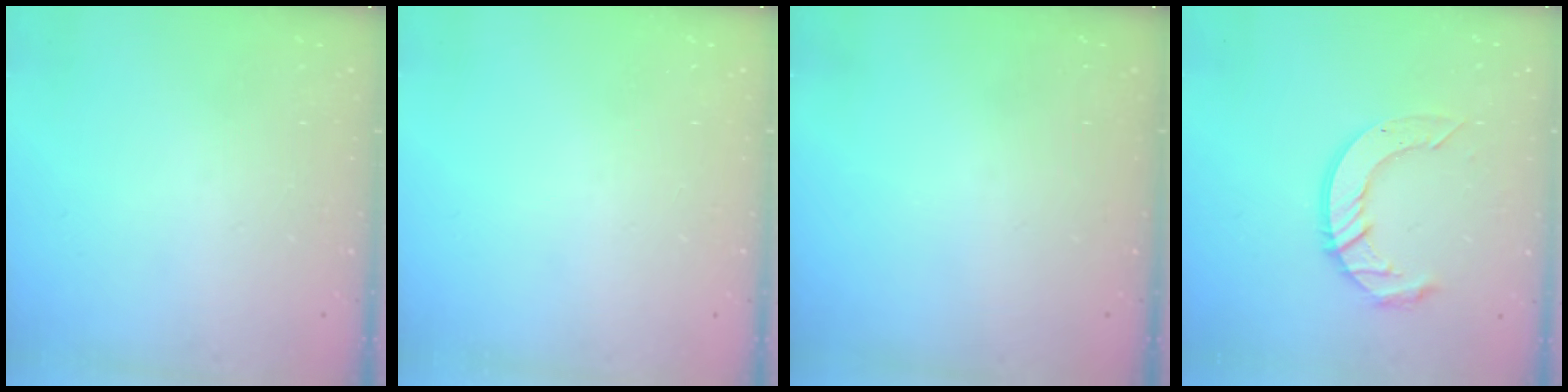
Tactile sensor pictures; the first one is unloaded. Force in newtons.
{"total": 0.0}
{"total": 0.0}
{"total": 11.1, "press": 11.1, "slide": 1.0}